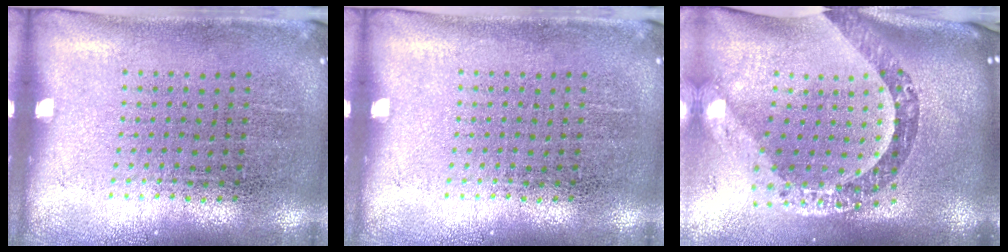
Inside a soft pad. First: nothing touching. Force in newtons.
{"total": 0.0}
{"total": 3.8, "press": 2.6, "slide": 2.8}